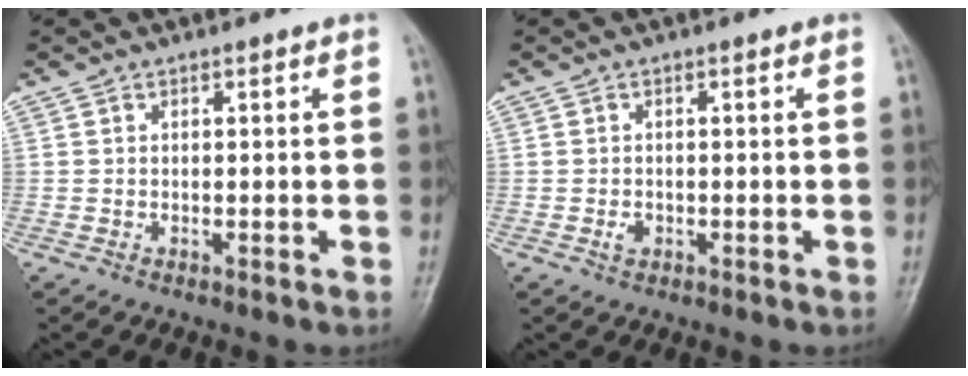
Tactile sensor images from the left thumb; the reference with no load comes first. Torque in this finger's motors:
{"motor_torque": [-0.13, 0.09, 0.09, 0.03, 0.01]}